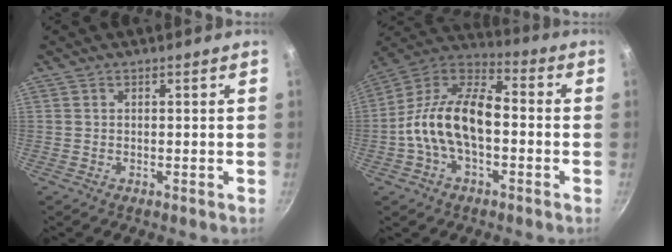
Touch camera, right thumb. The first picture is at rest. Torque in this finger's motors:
{"motor_torque": [2.44, 2.19, 1.60, -0.94, 0.49]}